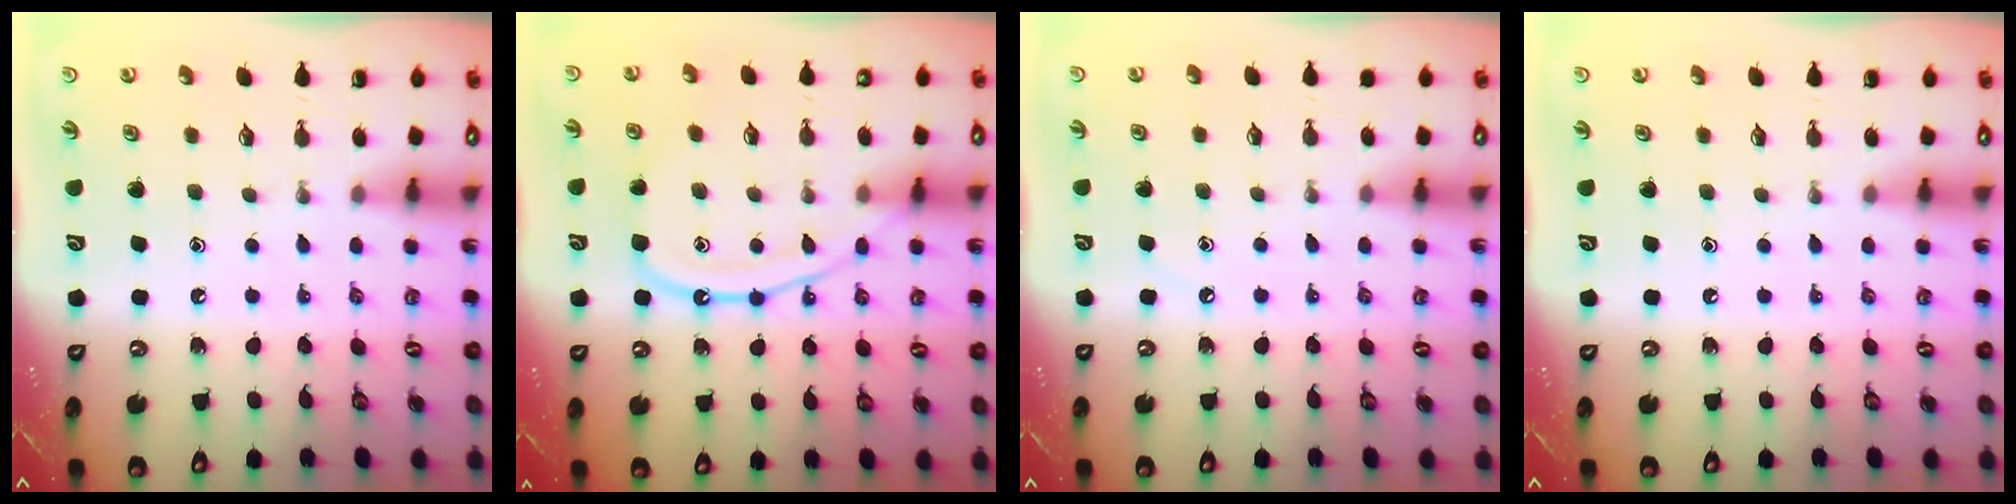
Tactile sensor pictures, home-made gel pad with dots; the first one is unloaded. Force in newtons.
{"total": 13.7, "press": 13.6, "slide": 1.3}
{"total": 2.3, "press": 2.2, "slide": 0.4}
{"total": 0.0}